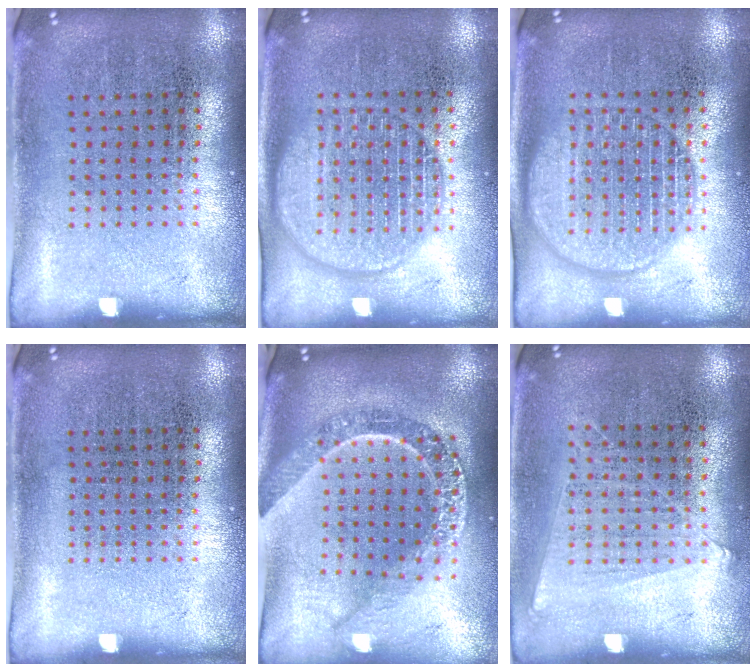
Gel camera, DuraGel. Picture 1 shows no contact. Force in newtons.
{"total": 2.3, "press": 2.3, "slide": 0.3}
{"total": 2.3, "press": 2.3, "slide": 0.3}
{"total": 0.0}
{"total": 2.5, "press": 2.1, "slide": 1.4}
{"total": 1.1, "press": 1.0, "slide": 0.4}